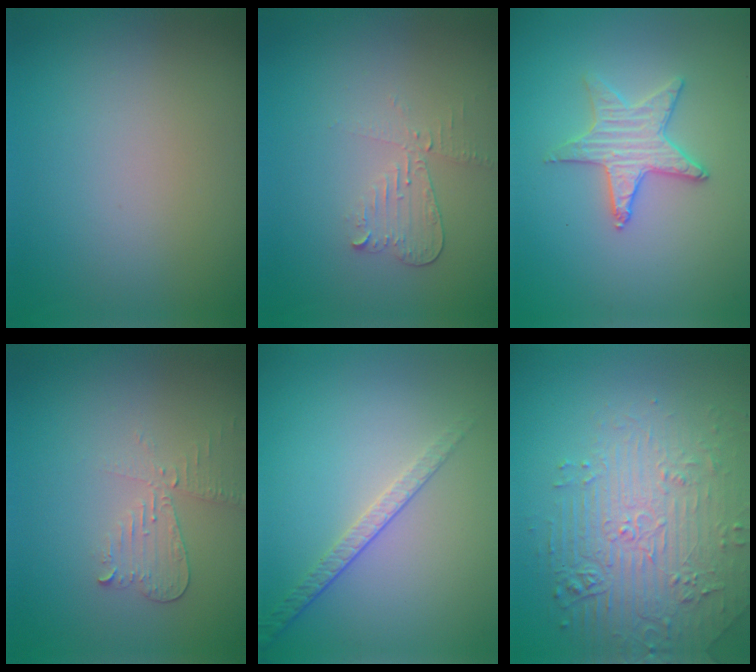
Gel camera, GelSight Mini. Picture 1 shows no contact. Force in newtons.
{"total": 2.1, "press": 2.1, "slide": 0.4}
{"total": 3.0, "press": 3.0, "slide": 0.1}
{"total": 2.4, "press": 2.3, "slide": 0.5}
{"total": 1.9, "press": 1.4, "slide": 1.3}
{"total": 4.5, "press": 4.2, "slide": 1.7}